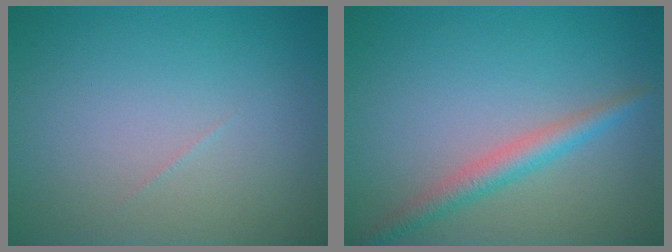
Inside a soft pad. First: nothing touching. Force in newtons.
{"total": 2.8, "press": 2.8, "slide": 0.1}